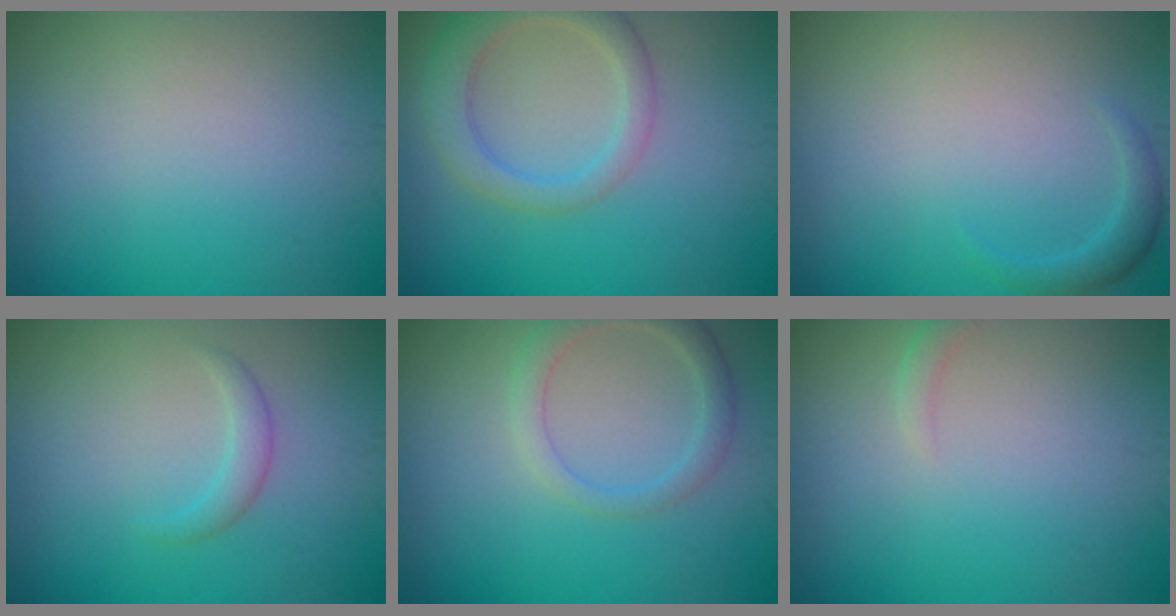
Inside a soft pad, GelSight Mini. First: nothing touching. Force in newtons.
{"total": 4.1, "press": 4.1, "slide": 0.2}
{"total": 1.5, "press": 1.5, "slide": 0.0}
{"total": 1.4, "press": 1.4, "slide": 0.1}
{"total": 2.6, "press": 2.6, "slide": 0.3}
{"total": 1.0, "press": 0.9, "slide": 0.2}